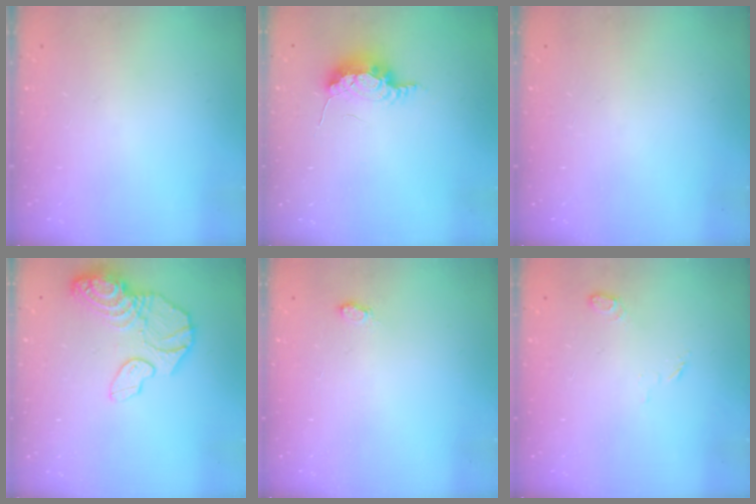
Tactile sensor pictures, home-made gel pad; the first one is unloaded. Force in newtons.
{"total": 10.2, "press": 8.4, "slide": 5.8}
{"total": 0.0}
{"total": 15.0, "press": 14.9, "slide": 1.8}
{"total": 3.5, "press": 3.5, "slide": 0.5}
{"total": 4.5, "press": 4.4, "slide": 0.8}